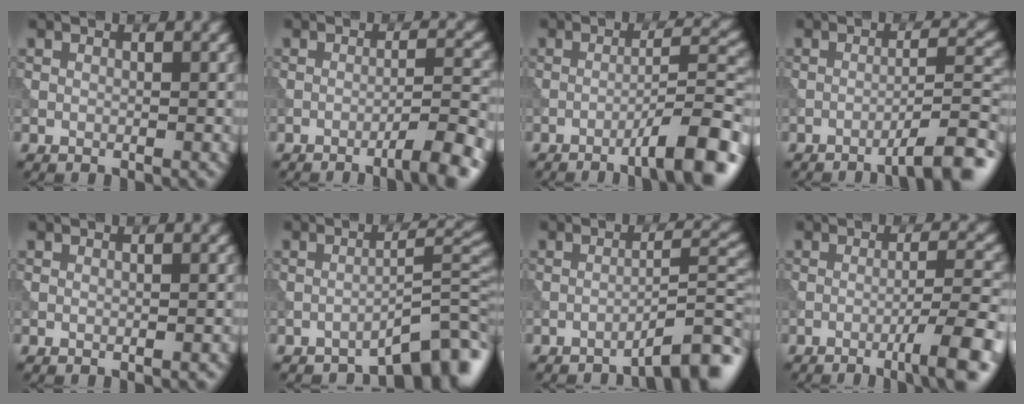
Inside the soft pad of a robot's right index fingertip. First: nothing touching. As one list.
[{"total": 5.3, "force": [-3.1, 0.7, 4.2], "torque": [-0.052, 0.014, -0.054]}, {"total": 8.4, "force": [-4.8, 1.3, 6.8], "torque": [-0.091, 0.018, -0.074]}, {"total": 6.5, "force": [-4.2, 1.0, 4.8], "torque": [-0.057, 0.016, -0.067]}, {"total": 0.8, "force": [-0.5, 0.2, 0.5], "torque": [-0.003, 0.004, -0.010]}, {"total": 5.4, "force": [-4.3, 0.9, 3.2], "torque": [-0.032, 0.017, -0.064]}, {"total": 5.0, "force": [-3.7, 0.5, 3.3], "torque": [-0.037, 0.021, -0.062]}, {"total": 6.6, "force": [-3.2, 0.8, 5.7], "torque": [-0.077, 0.010, -0.054]}]